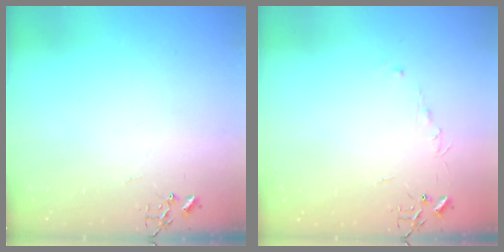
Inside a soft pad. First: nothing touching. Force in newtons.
{"total": 4.0, "press": 3.9, "slide": 0.5}